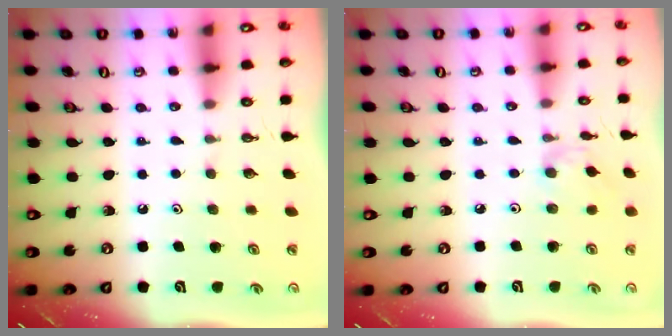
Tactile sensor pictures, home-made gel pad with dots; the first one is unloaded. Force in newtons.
{"total": 2.7, "press": 2.7, "slide": 0.6}